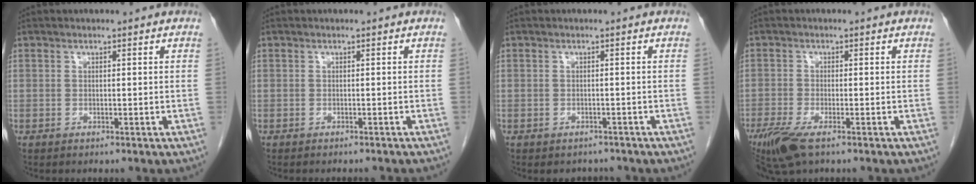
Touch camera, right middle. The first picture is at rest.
{"total": 3.8, "force": [-3.5, 0.4, 1.2], "torque": [-0.016, -0.010, -0.040]}
{"total": 1.9, "force": [-1.7, 0.9, 0.0], "torque": [-0.003, 0.001, -0.024]}
{"total": 6.7, "force": [-4.4, 1.6, 4.8], "torque": [-0.093, -0.019, -0.081]}